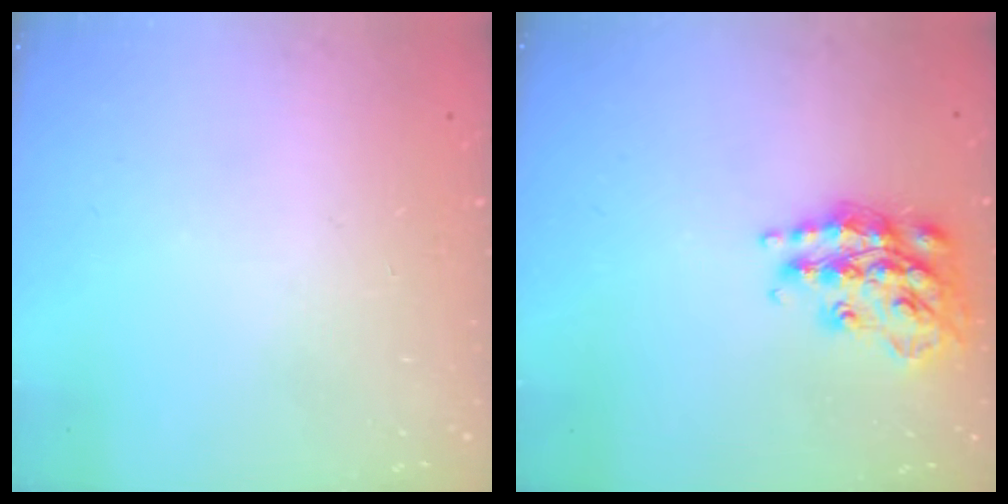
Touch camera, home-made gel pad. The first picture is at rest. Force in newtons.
{"total": 17.5, "press": 17.5, "slide": 1.0}